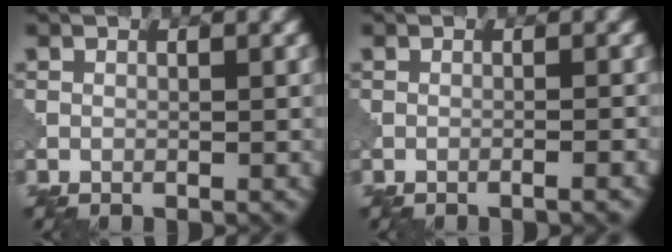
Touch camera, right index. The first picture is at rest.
{"total": 1.5, "force": [-0.5, 0.5, 1.3], "torque": [-0.005, 0.003, -0.022]}